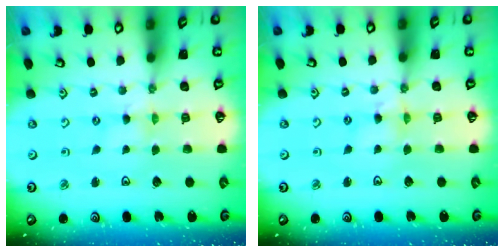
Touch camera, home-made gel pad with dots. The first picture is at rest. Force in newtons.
{"total": 2.9, "press": 2.9, "slide": 0.4}